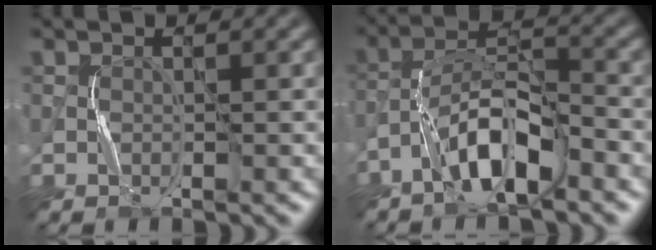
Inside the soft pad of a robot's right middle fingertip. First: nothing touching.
{"total": 6.2, "force": [-3.8, 1.8, 4.6], "torque": [-0.086, 0.016, -0.073]}